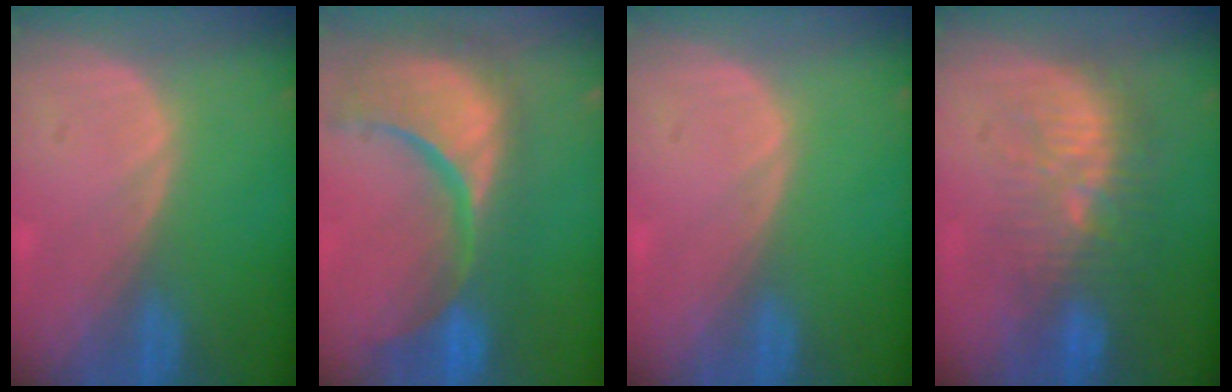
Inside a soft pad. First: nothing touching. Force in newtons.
{"total": 15.4, "press": 12.1, "slide": 9.6}
{"total": 0.0}
{"total": 9.5, "press": 9.1, "slide": 2.7}